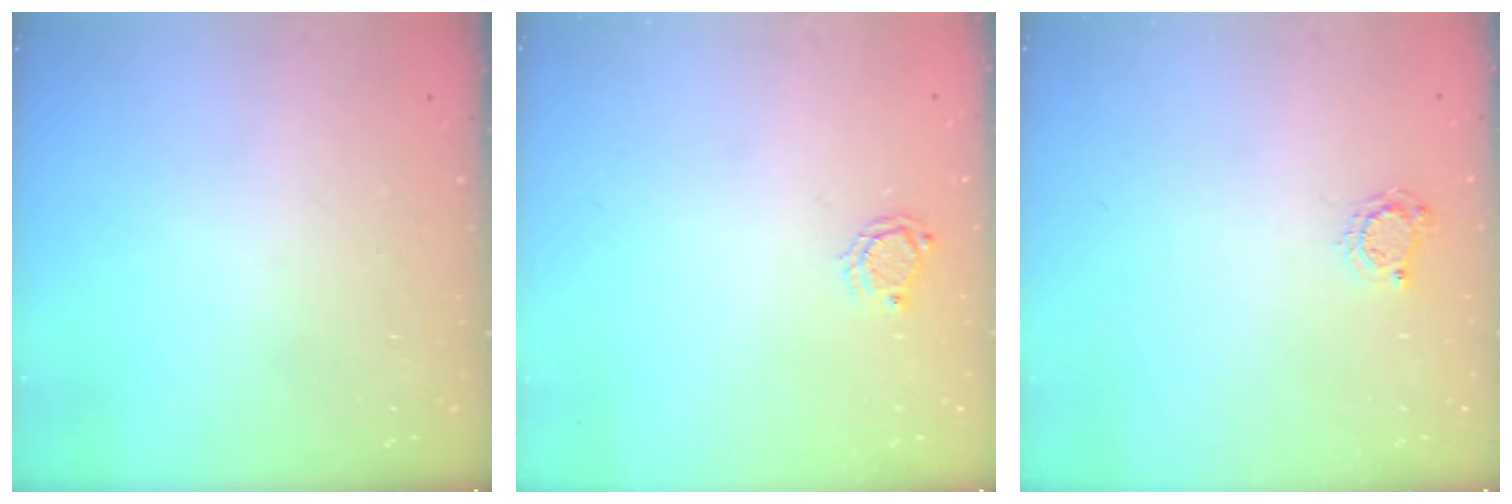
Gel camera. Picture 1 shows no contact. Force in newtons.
{"total": 3.9, "press": 3.9, "slide": 0.4}
{"total": 3.2, "press": 3.2, "slide": 0.4}